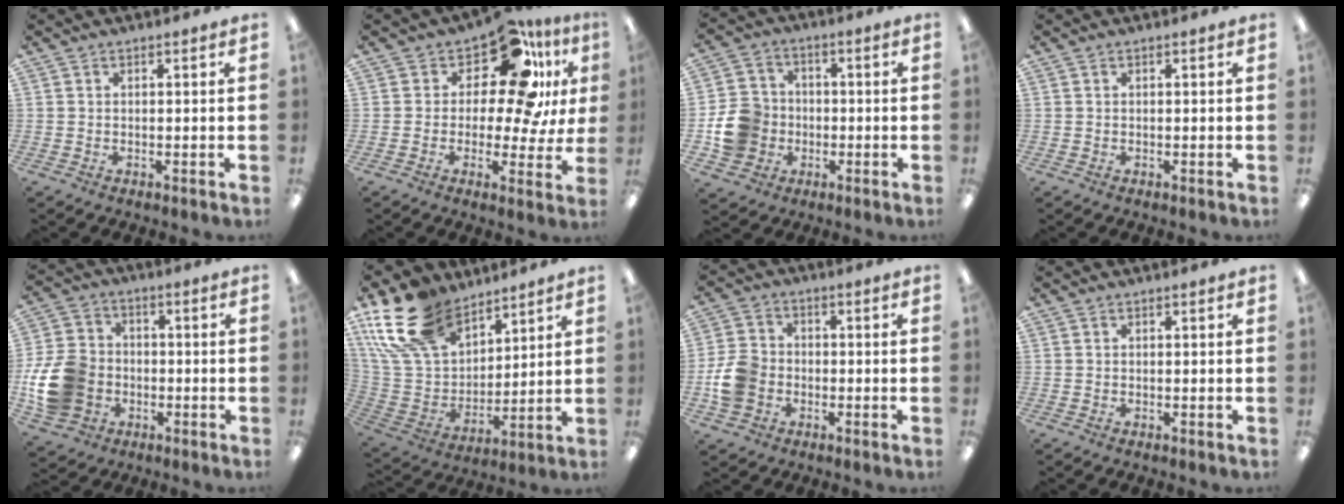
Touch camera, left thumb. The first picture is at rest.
{"total": 15.8, "force": [9.1, 6.8, 10.9], "torque": [-0.164, -0.072, 0.152]}
{"total": 10.6, "force": [-2.5, 9.7, 3.5], "torque": [-0.077, 0.031, -0.038]}
{"total": 0.0}
{"total": 14.3, "force": [-3.3, 11.8, 7.5], "torque": [-0.164, 0.027, -0.056]}
{"total": 20.0, "force": [13.7, 11.5, 8.8], "torque": [-0.213, -0.070, 0.259]}
{"total": 8.6, "force": [-2.0, 7.1, 4.4], "torque": [-0.093, 0.019, -0.036]}
{"total": 0.0}